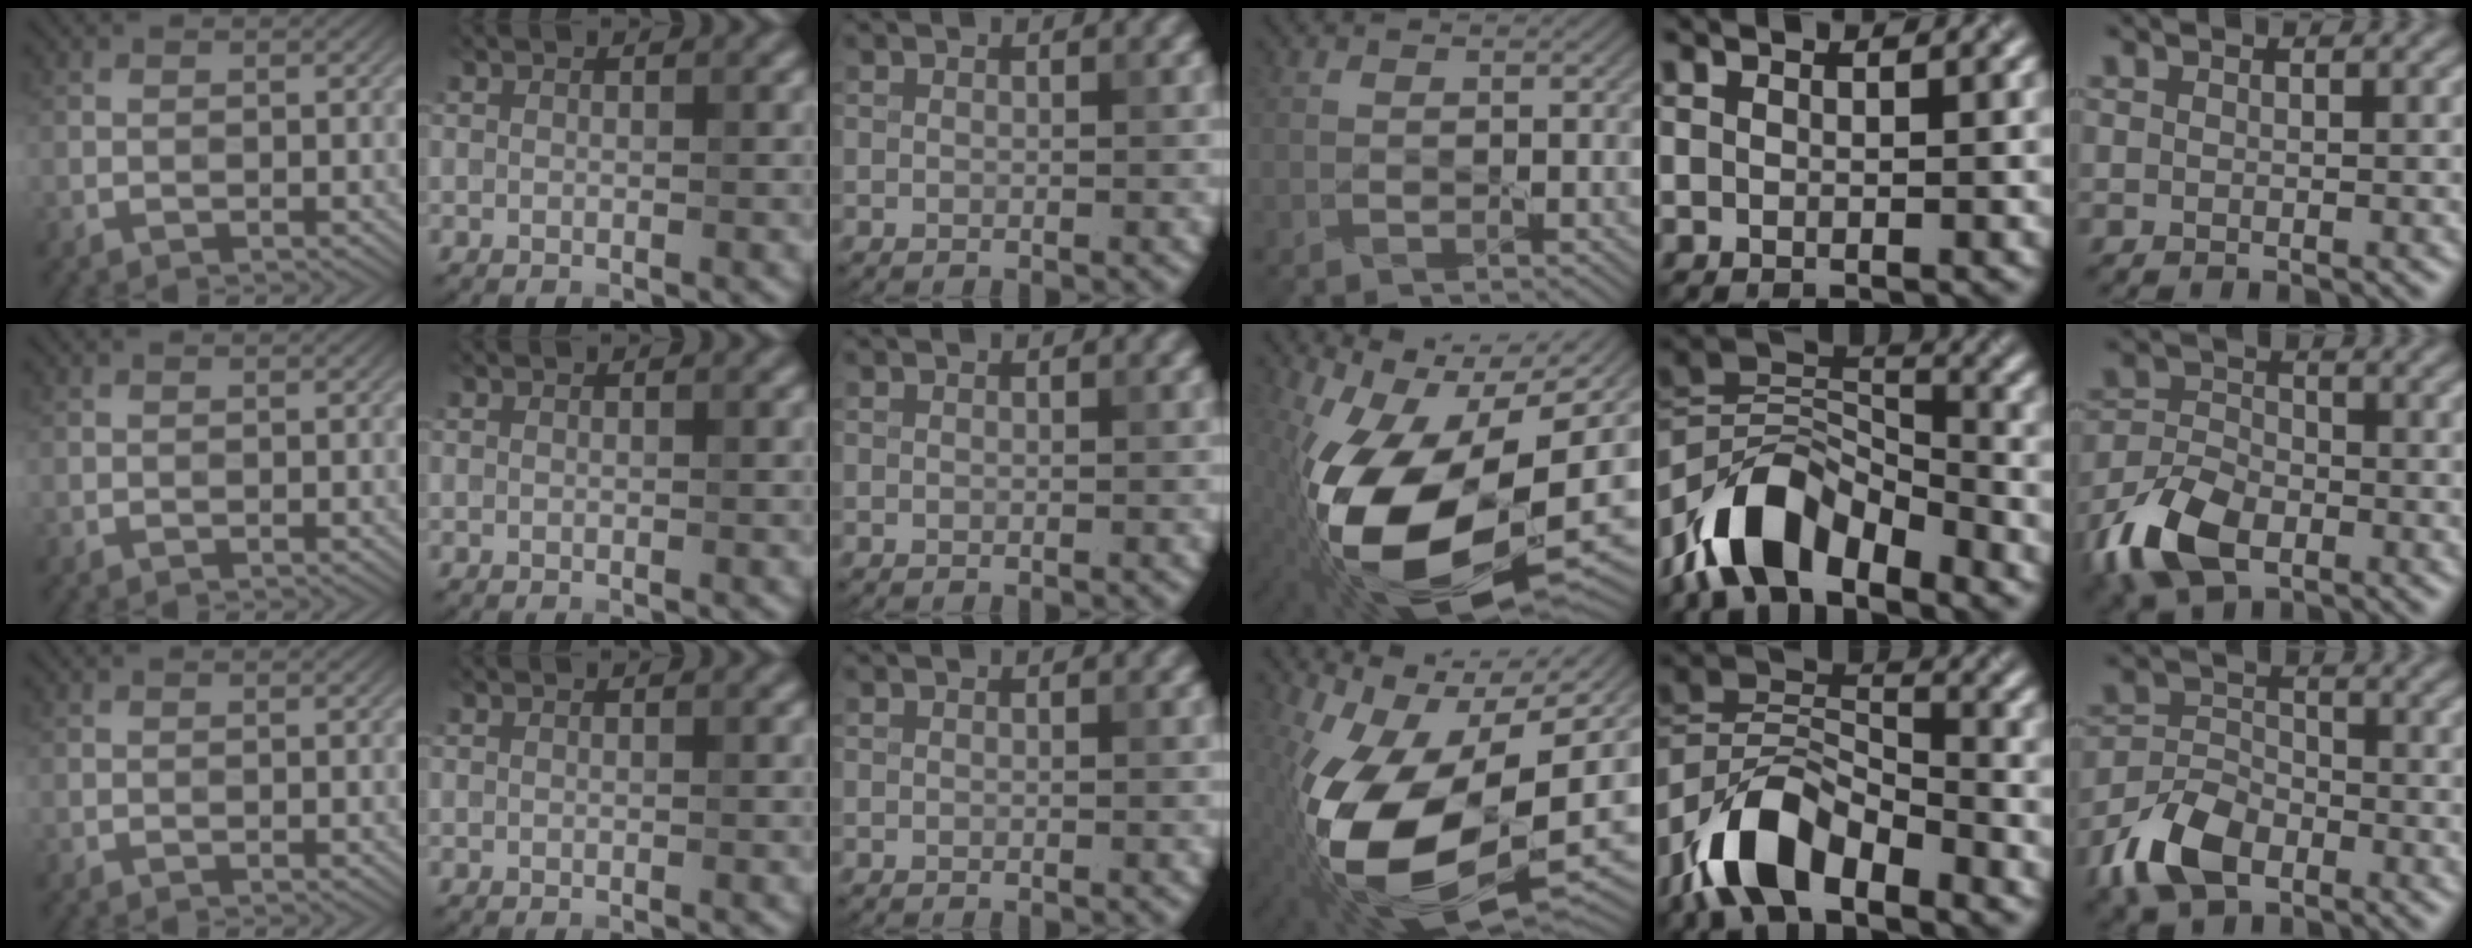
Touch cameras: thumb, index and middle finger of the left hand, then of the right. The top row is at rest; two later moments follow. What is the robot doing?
{"motion": "lift_and_place", "object": "knife"}